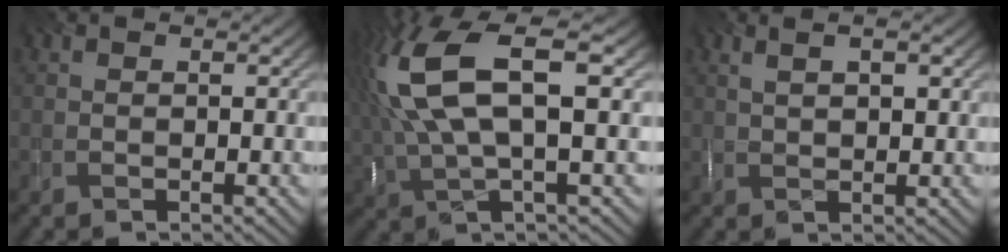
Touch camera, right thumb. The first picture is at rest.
{"total": 13.5, "force": [3.3, 4.5, 12.3], "torque": [-0.297, 0.022, 0.066]}
{"total": 4.0, "force": [1.8, 1.2, 3.4], "torque": [-0.060, 0.005, 0.036]}